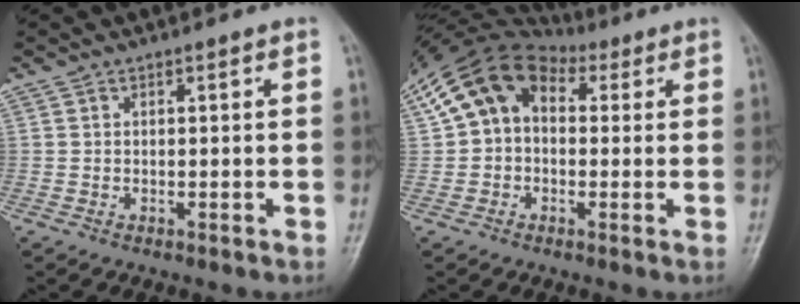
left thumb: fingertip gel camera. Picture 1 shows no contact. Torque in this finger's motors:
{"motor_torque": [0.36, 0.51, 0.08, -0.19, 0.41]}